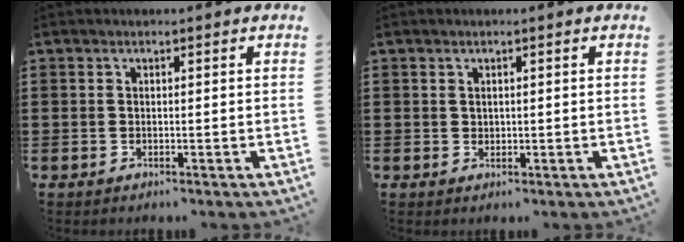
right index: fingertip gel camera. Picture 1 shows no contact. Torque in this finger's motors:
{"motor_torque": [-0.42, 0.48, 0.00, 0.00]}